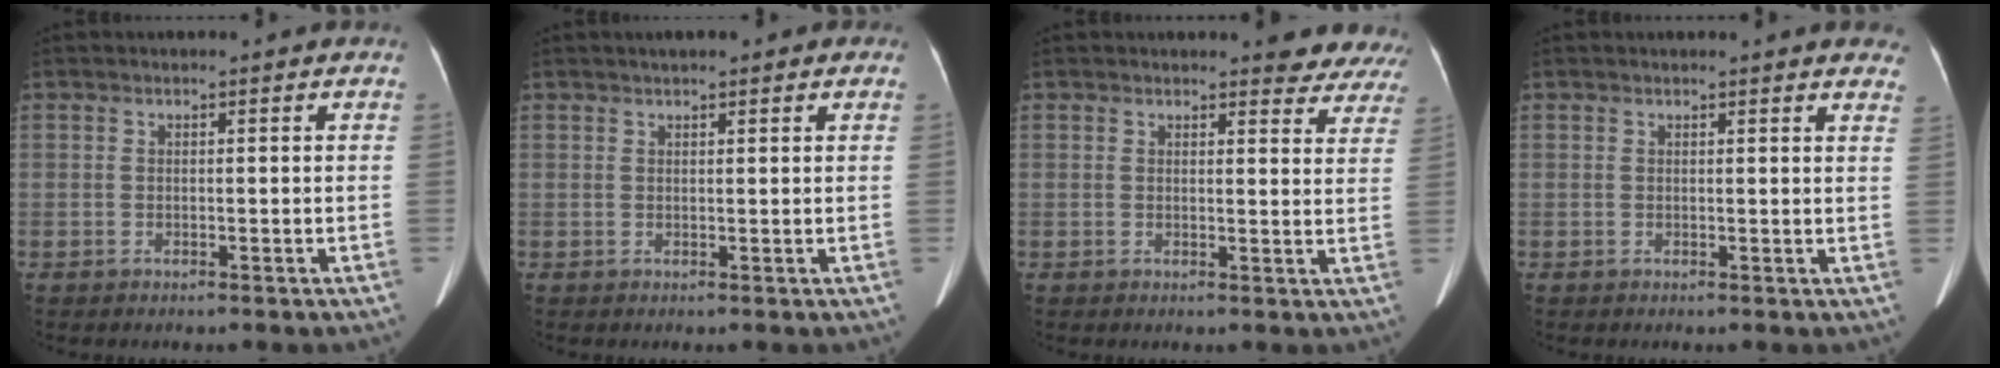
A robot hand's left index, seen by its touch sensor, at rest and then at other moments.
{"total": 2.8, "force": [2.0, 0.8, 1.8], "torque": [-0.026, 0.017, 0.027]}
{"total": 7.6, "force": [7.2, 2.0, 1.3], "torque": [0.018, -0.022, 0.049]}
{"total": 8.0, "force": [7.4, 1.5, 2.7], "torque": [-0.010, -0.011, 0.055]}